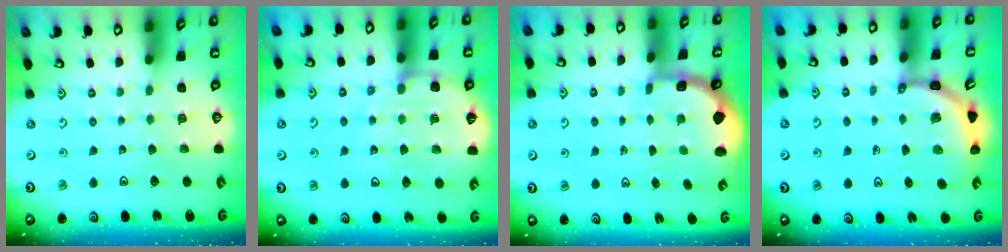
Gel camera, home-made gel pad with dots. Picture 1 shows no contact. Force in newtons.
{"total": 8.6, "press": 8.1, "slide": 2.8}
{"total": 1.7, "press": 1.6, "slide": 0.5}
{"total": 3.5, "press": 3.5, "slide": 0.2}